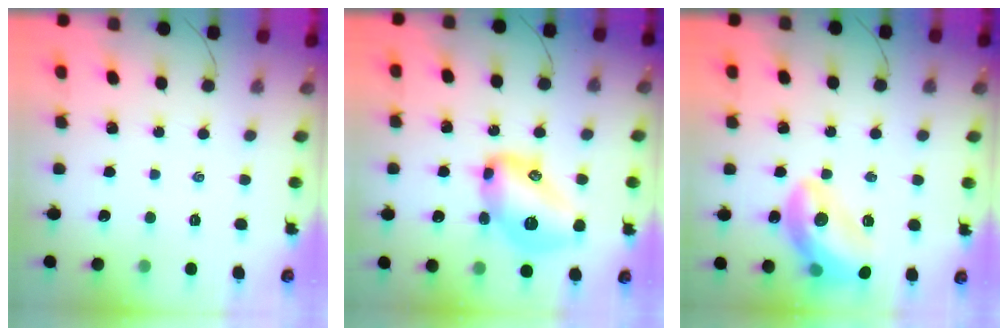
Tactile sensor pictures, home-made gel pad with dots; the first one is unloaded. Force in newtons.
{"total": 16.2, "press": 16.2, "slide": 0.6}
{"total": 16.3, "press": 16.2, "slide": 2.1}